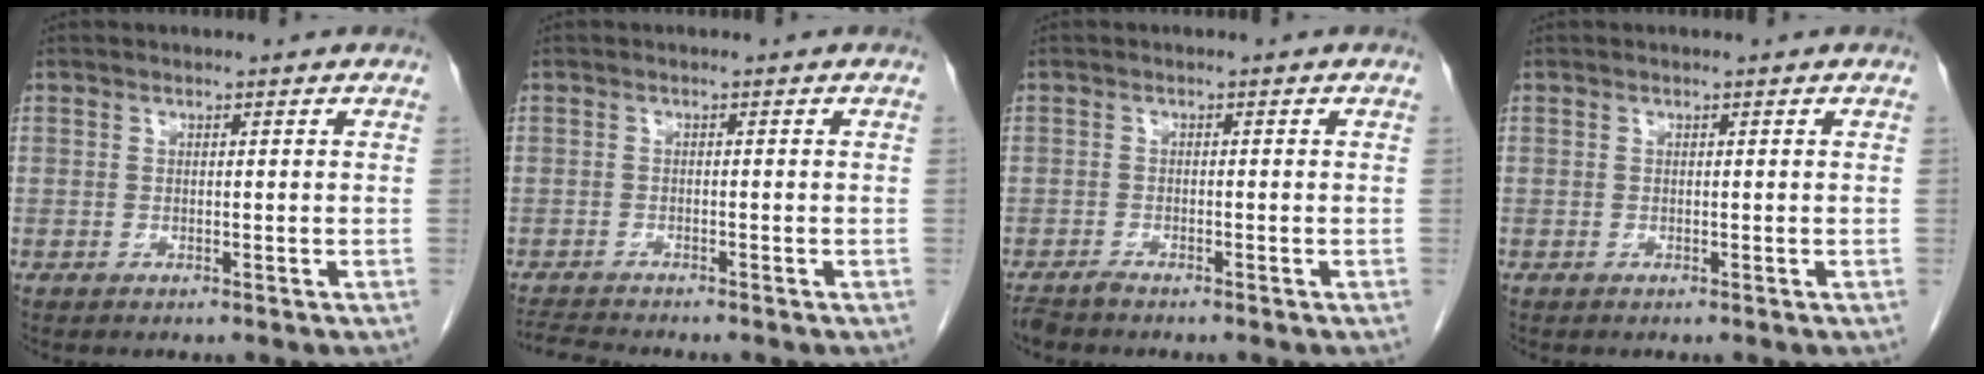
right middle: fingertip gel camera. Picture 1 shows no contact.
{"total": 3.5, "force": [-3.4, -0.4, 0.8], "torque": [-0.016, -0.018, -0.062]}
{"total": 1.6, "force": [-1.5, 0.1, 0.5], "torque": [-0.014, -0.005, -0.028]}
{"total": 0.0}